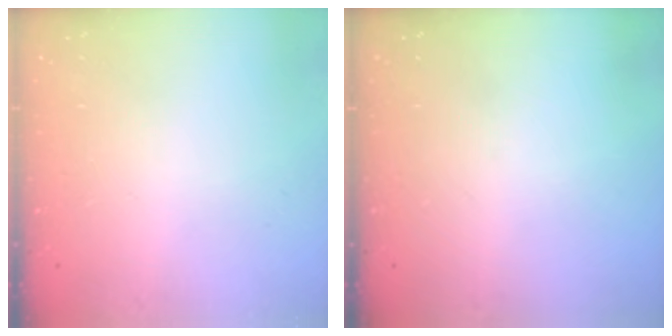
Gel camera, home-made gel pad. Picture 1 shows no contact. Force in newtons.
{"total": 0.0}